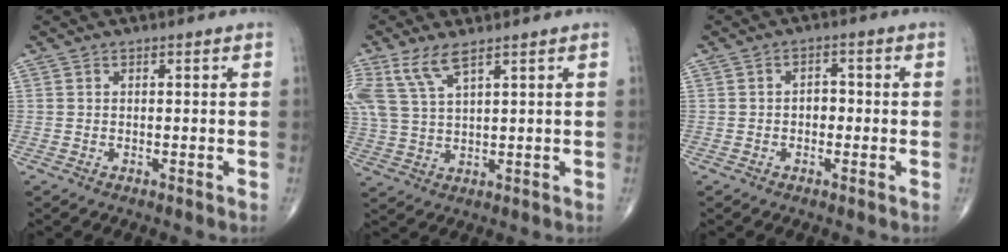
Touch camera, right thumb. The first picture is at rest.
{"total": 7.9, "force": [4.8, 2.4, 5.8], "torque": [-0.145, -0.007, 0.107]}
{"total": 2.7, "force": [-0.4, 1.9, 1.9], "torque": [-0.017, 0.012, -0.010]}